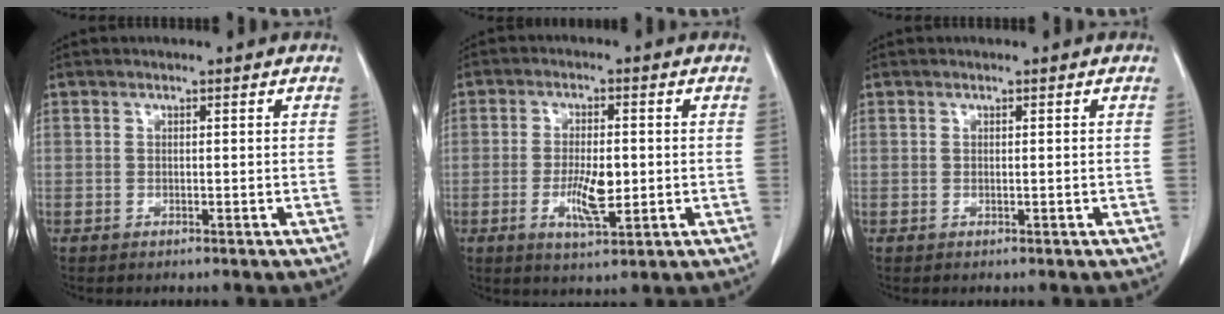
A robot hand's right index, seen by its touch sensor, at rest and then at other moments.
{"total": 6.5, "force": [-1.2, 1.9, 6.1], "torque": [-0.114, -0.008, -0.017]}
{"total": 0.0}